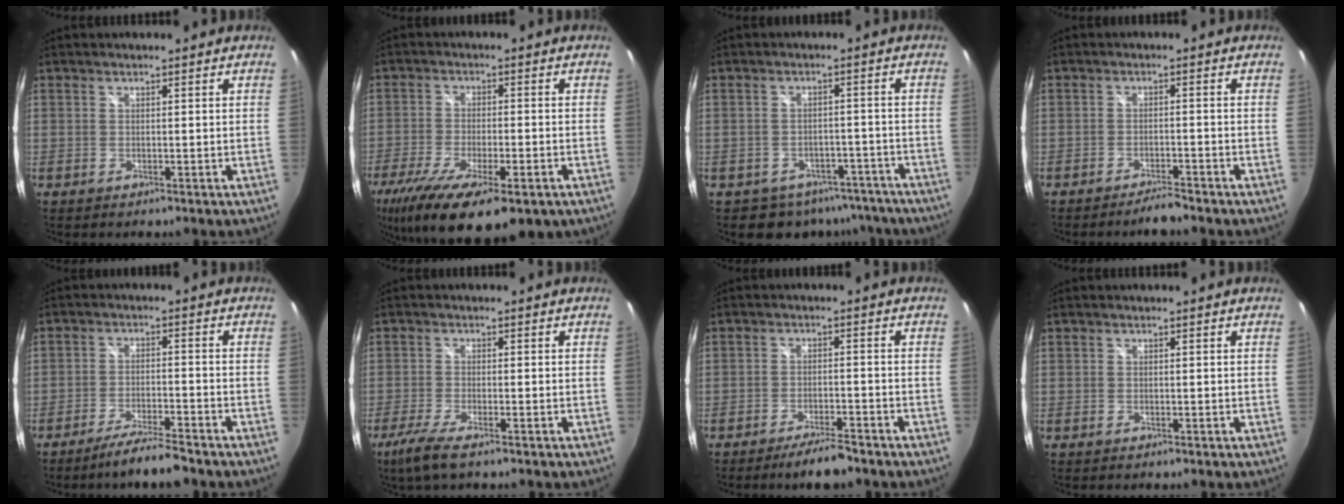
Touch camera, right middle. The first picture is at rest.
{"total": 18.7, "force": [-11.4, 6.2, 13.5], "torque": [-0.269, -0.070, -0.180]}
{"total": 8.1, "force": [-6.5, 4.7, 1.1], "torque": [-0.024, 0.011, -0.082]}
{"total": 3.2, "force": [-3.0, 0.3, 1.1], "torque": [-0.035, -0.005, -0.052]}
{"total": 6.8, "force": [-5.9, 0.1, 3.2], "torque": [-0.073, -0.004, -0.100]}
{"total": 5.6, "force": [-3.7, 0.5, 4.2], "torque": [-0.102, -0.018, -0.072]}
{"total": 5.5, "force": [-4.7, 0.8, 2.8], "torque": [-0.063, -0.003, -0.079]}
{"total": 0.0}